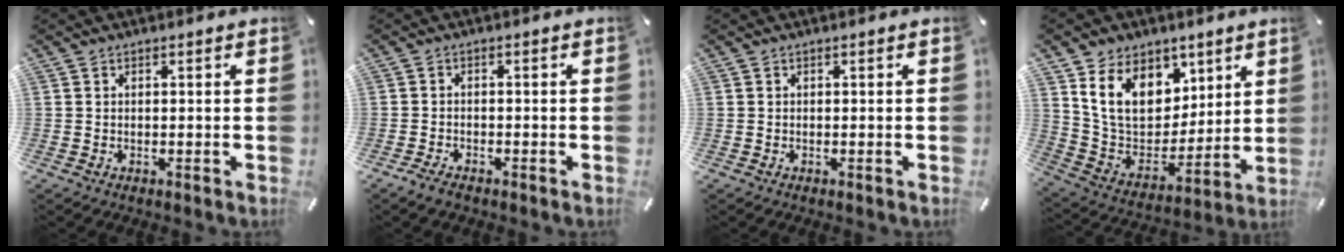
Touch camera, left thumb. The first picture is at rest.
{"total": 2.1, "force": [-1.7, 0.7, 1.0], "torque": [-0.025, 0.004, -0.035]}
{"total": 0.0}
{"total": 15.6, "force": [7.6, 11.8, 6.9], "torque": [-0.125, -0.038, 0.153]}